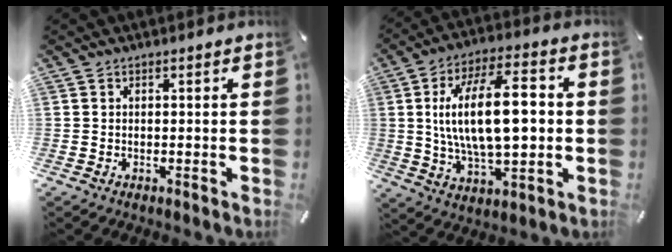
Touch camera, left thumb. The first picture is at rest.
{"total": 19.7, "force": [1.5, 9.3, 17.3], "torque": [-0.324, 0.001, 0.019]}